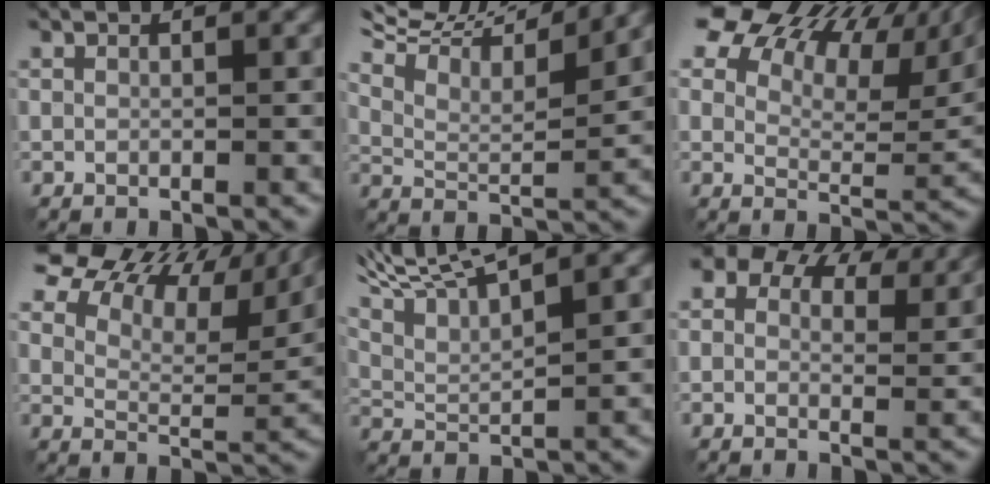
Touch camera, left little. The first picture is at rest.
{"total": 11.6, "force": [9.1, 2.9, 6.6], "torque": [-0.143, 0.021, 0.130]}
{"total": 13.5, "force": [8.6, 6.5, 8.1], "torque": [-0.140, 0.026, 0.140]}
{"total": 14.0, "force": [9.9, 6.2, 7.7], "torque": [-0.141, 0.037, 0.144]}
{"total": 6.7, "force": [4.8, 1.3, 4.5], "torque": [-0.095, 0.017, 0.086]}
{"total": 11.2, "force": [7.7, 5.9, 5.7], "torque": [-0.080, 0.007, 0.099]}